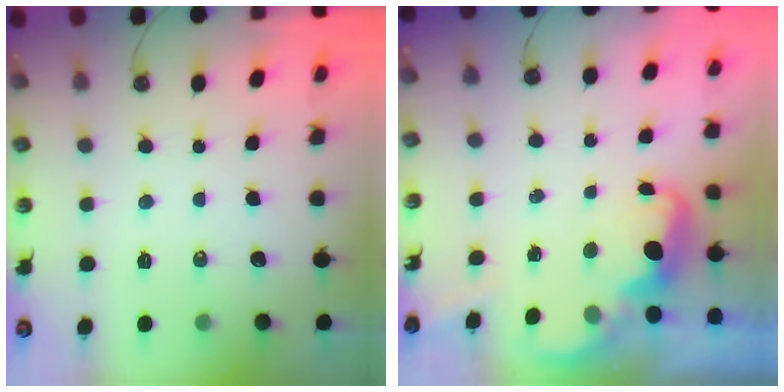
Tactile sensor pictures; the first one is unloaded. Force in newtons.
{"total": 2.6, "press": 2.5, "slide": 0.8}